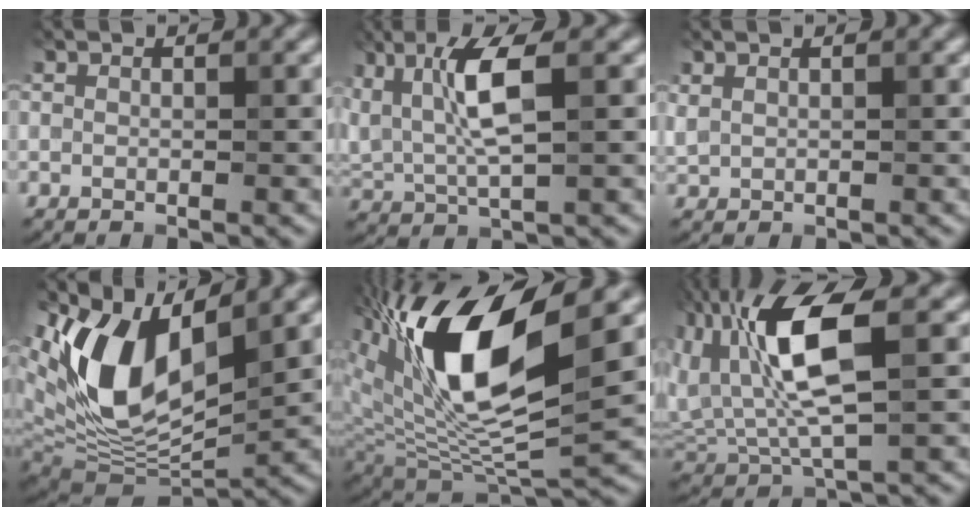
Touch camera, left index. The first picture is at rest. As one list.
[{"total": 5.6, "force": [1.4, 1.6, 5.2], "torque": [-0.105, 0.003, 0.030]}, {"total": 0.6, "force": [0.6, 0.2, 0.3], "torque": [-0.010, 0.000, 0.014]}, {"total": 12.5, "force": [4.3, 6.3, 9.9], "torque": [-0.196, 0.000, 0.077]}, {"total": 13.9, "force": [5.3, 5.4, 11.6], "torque": [-0.217, 0.001, 0.099]}, {"total": 10.8, "force": [2.5, 4.3, 9.6], "torque": [-0.197, 0.013, 0.040]}]